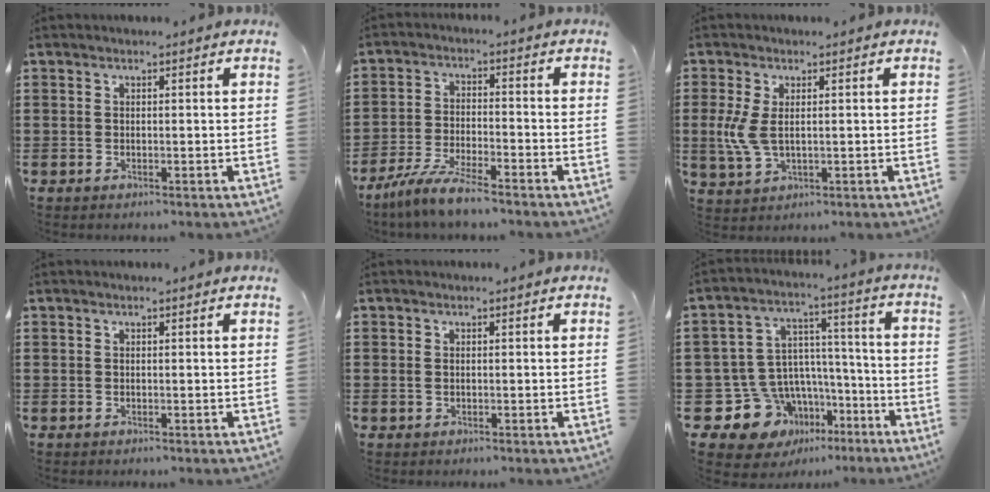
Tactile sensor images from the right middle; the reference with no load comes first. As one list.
[{"total": 6.3, "force": [-5.6, 0.3, 3.0], "torque": [-0.074, -0.012, -0.110]}, {"total": 5.7, "force": [0.6, 3.0, 4.8], "torque": [-0.131, -0.005, 0.002]}, {"total": 0.0}, {"total": 0.6, "force": [-0.1, 0.5, 0.4], "torque": [-0.009, 0.003, -0.002]}, {"total": 11.0, "force": [-6.4, 8.6, 2.4], "torque": [-0.098, 0.001, -0.112]}]